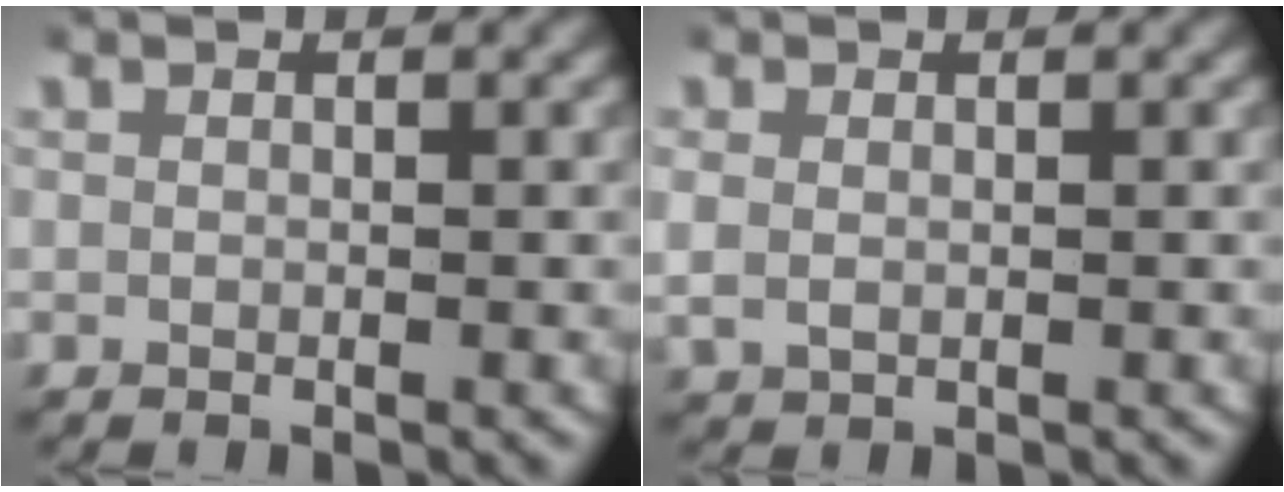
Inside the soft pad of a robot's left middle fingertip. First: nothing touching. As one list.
[{"total": 1.8, "force": [0.4, 1.4, 1.0], "torque": [-0.035, -0.004, 0.014]}]